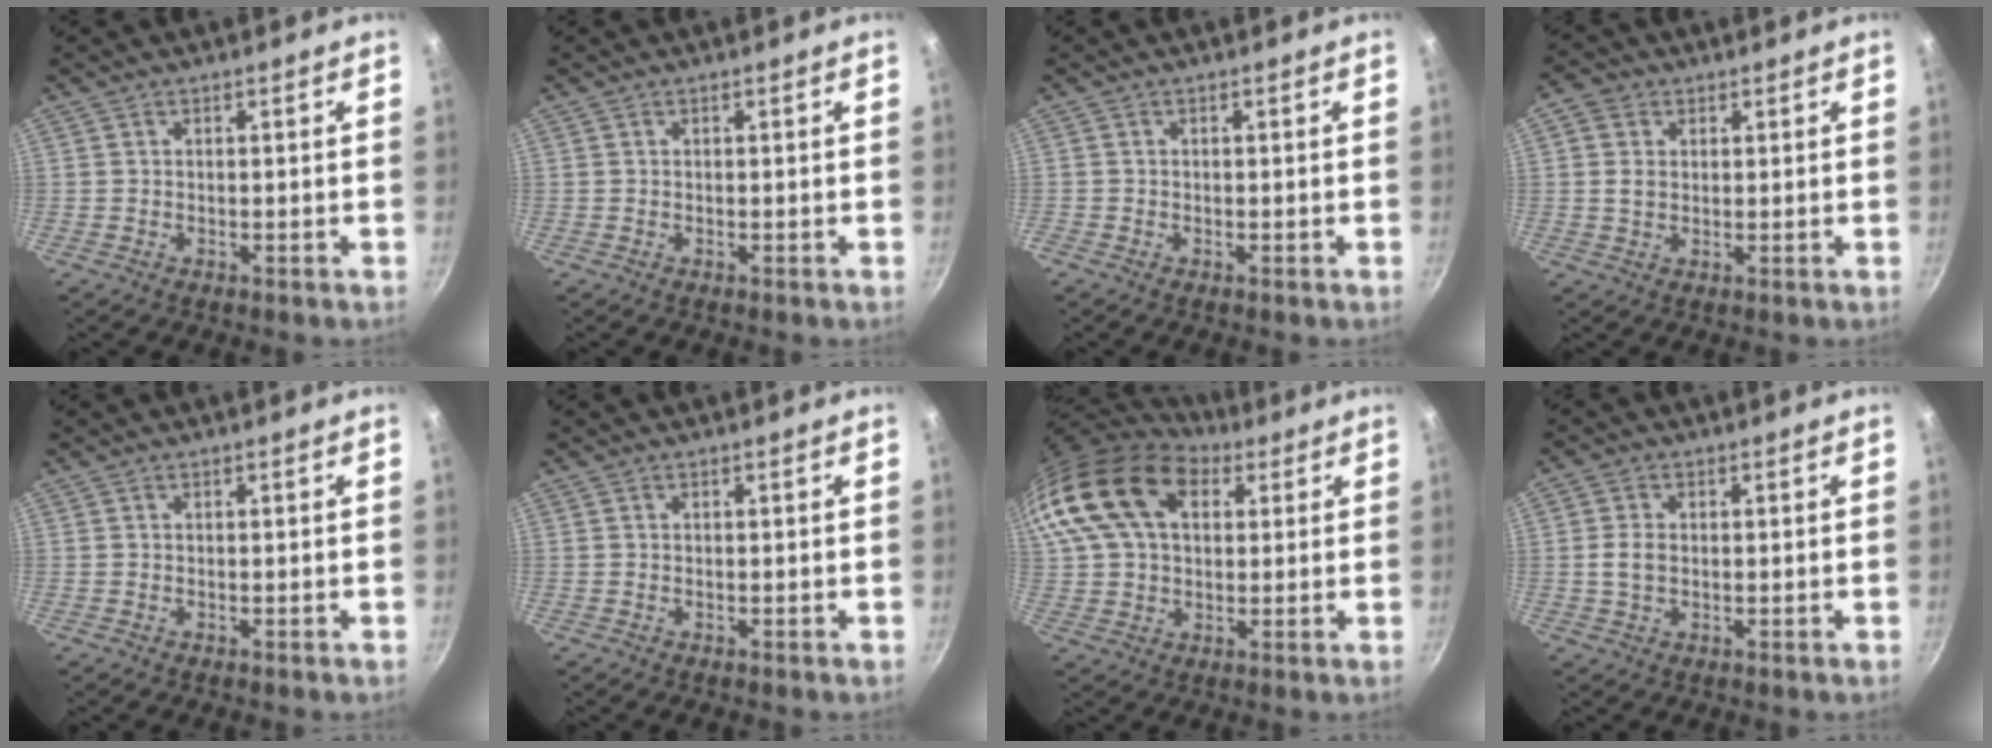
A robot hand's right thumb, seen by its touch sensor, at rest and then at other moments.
{"total": 0.0}
{"total": 0.0}
{"total": 4.4, "force": [0.9, 3.6, 2.4], "torque": [-0.031, 0.003, 0.008]}
{"total": 0.0}
{"total": 0.0}
{"total": 20.3, "force": [7.7, 13.1, 13.5], "torque": [-0.256, 0.016, 0.129]}
{"total": 3.8, "force": [0.1, 2.7, 2.7], "torque": [-0.049, 0.003, -0.003]}